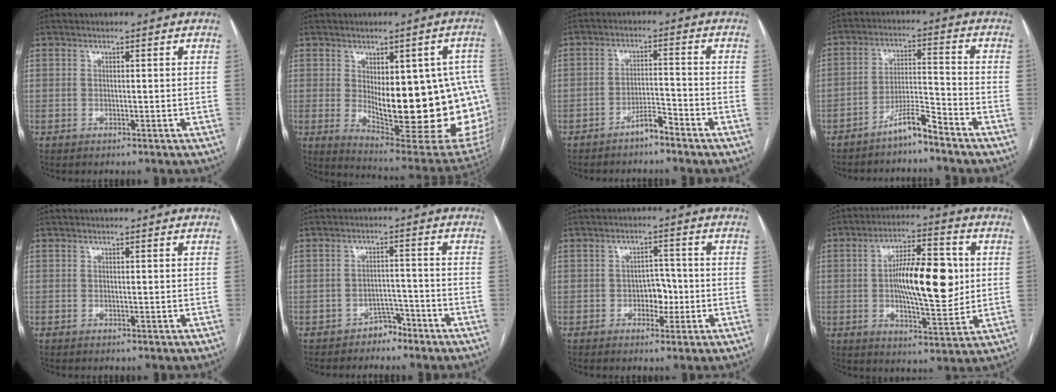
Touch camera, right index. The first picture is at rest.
{"total": 24.0, "force": [-1.4, 7.8, 22.6], "torque": [-0.212, 0.005, 0.014]}
{"total": 3.7, "force": [-3.0, 0.5, 2.1], "torque": [-0.034, 0.004, -0.055]}
{"total": 5.9, "force": [-4.9, 0.1, 3.3], "torque": [-0.059, -0.003, -0.092]}
{"total": 0.0}
{"total": 3.2, "force": [-2.7, 1.7, 0.6], "torque": [-0.006, 0.009, -0.040]}
{"total": 3.9, "force": [-1.1, 2.5, 2.8], "torque": [-0.035, 0.008, -0.015]}
{"total": 14.4, "force": [1.1, 4.3, 13.7], "torque": [-0.226, 0.012, 0.018]}